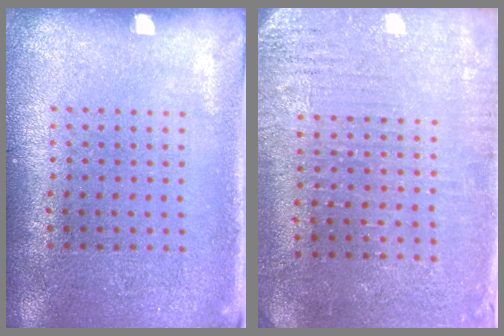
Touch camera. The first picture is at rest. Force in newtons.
{"total": 2.9, "press": 2.8, "slide": 0.7}